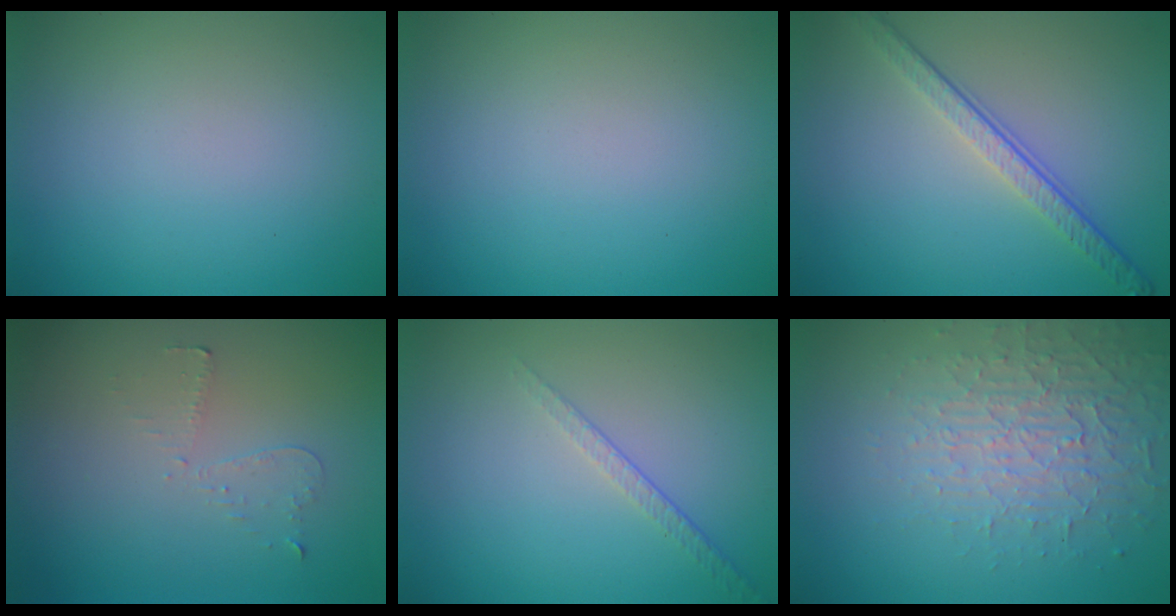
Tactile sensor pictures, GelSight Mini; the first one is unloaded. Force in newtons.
{"total": 0.0}
{"total": 4.0, "press": 2.8, "slide": 2.8}
{"total": 0.9, "press": 0.8, "slide": 0.4}
{"total": 1.4, "press": 0.8, "slide": 1.1}
{"total": 3.7, "press": 3.4, "slide": 1.3}